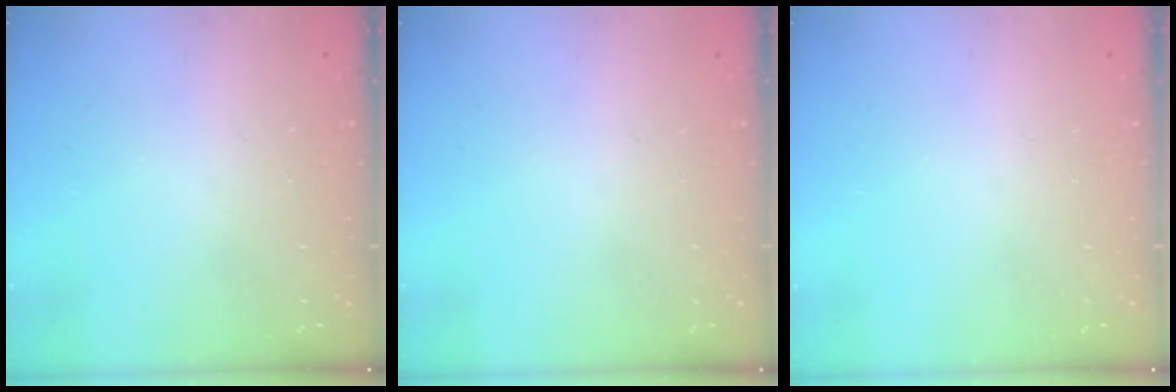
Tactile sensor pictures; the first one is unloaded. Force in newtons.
{"total": 0.0}
{"total": 0.0}